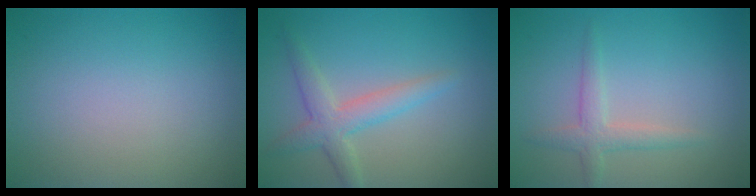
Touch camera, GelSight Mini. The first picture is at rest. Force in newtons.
{"total": 3.2, "press": 3.2, "slide": 0.1}
{"total": 2.0, "press": 2.0, "slide": 0.1}